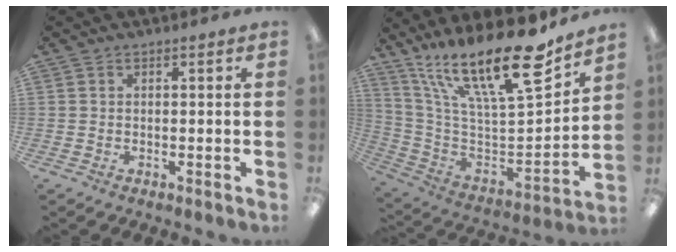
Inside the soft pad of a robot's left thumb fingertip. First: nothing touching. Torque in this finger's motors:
{"motor_torque": [0.45, 0.36, 1.17, -1.60, 0.51]}